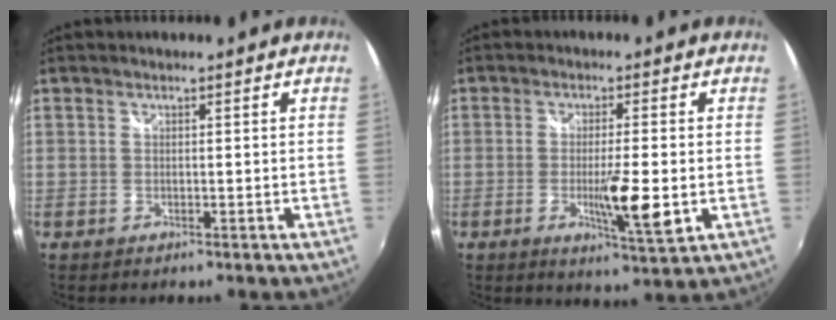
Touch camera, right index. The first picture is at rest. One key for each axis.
{"total": 8.2, "fx": -1.7, "fy": 1.3, "fz": 7.9, "tx": -0.135, "ty": -0.018, "tz": -0.025}